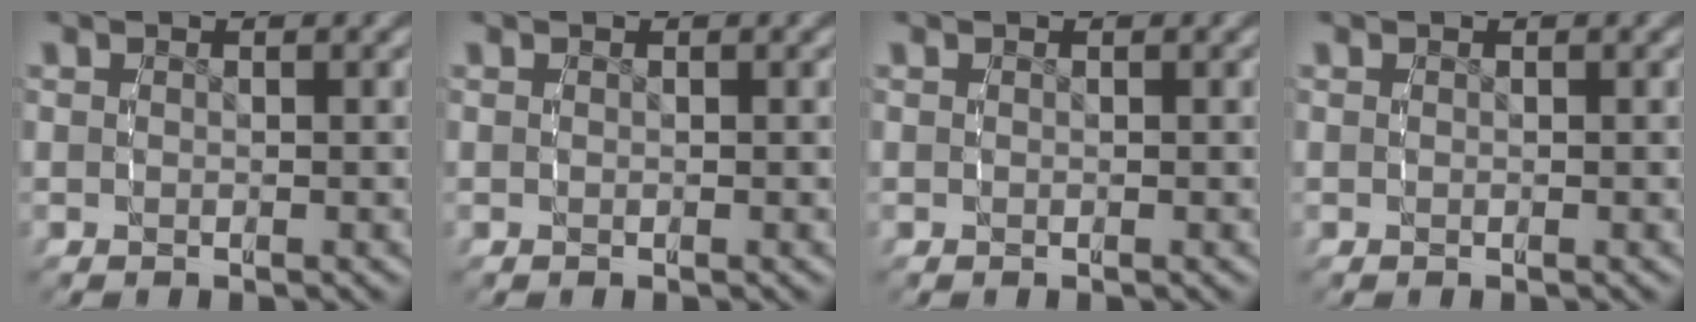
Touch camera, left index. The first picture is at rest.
{"total": 0.0}
{"total": 0.0}
{"total": 0.0}